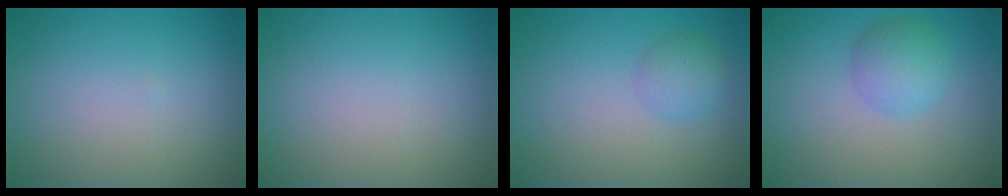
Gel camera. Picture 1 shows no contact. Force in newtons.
{"total": 0.0}
{"total": 2.1, "press": 2.1, "slide": 0.1}
{"total": 3.0, "press": 2.9, "slide": 0.2}